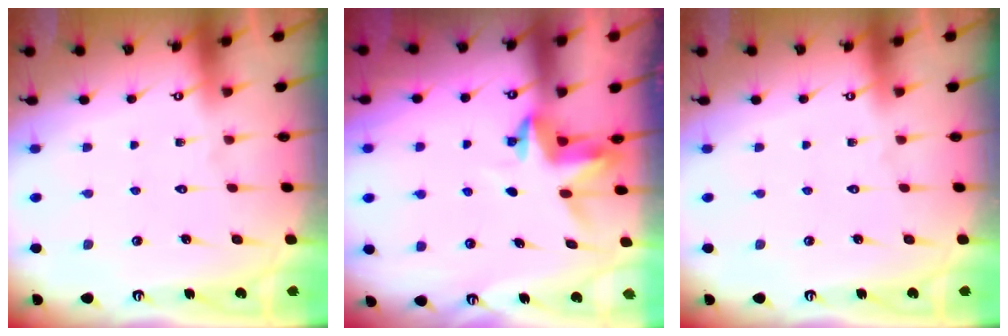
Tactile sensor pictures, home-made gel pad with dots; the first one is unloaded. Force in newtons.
{"total": 4.0, "press": 4.0, "slide": 0.3}
{"total": 0.0}